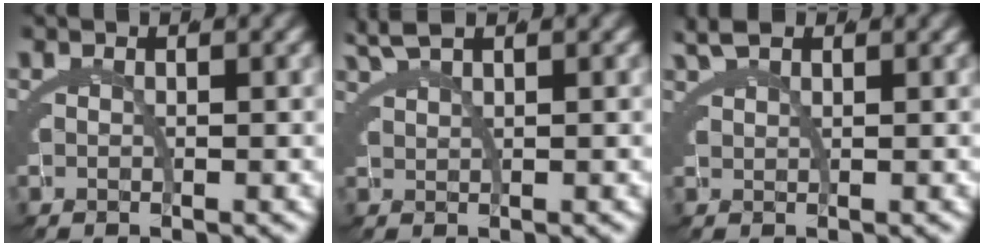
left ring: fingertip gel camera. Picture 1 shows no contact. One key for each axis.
{"total": 2.3, "fx": 2.1, "fy": -0.6, "fz": 0.5, "tx": -0.010, "ty": 0.010, "tz": 0.041}
{"total": 2.9, "fx": 2.5, "fy": 0.9, "fz": 1.2, "tx": -0.020, "ty": 0.014, "tz": 0.039}